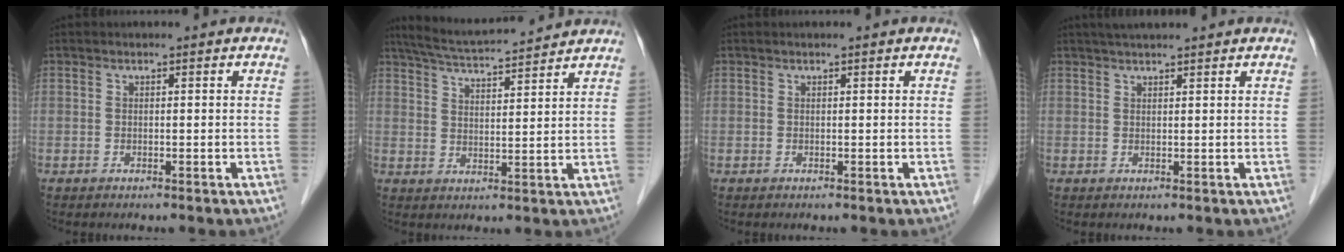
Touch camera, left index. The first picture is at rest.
{"total": 11.7, "force": [10.8, 0.4, 4.5], "torque": [-0.085, 0.019, 0.167]}
{"total": 0.0}
{"total": 5.0, "force": [4.3, 0.2, 2.5], "torque": [-0.035, 0.029, 0.064]}